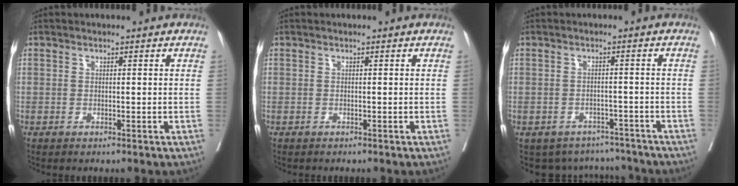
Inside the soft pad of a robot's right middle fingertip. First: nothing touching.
{"total": 0.0}
{"total": 7.8, "force": [-7.0, 3.5, 0.0], "torque": [0.010, 0.020, -0.083]}